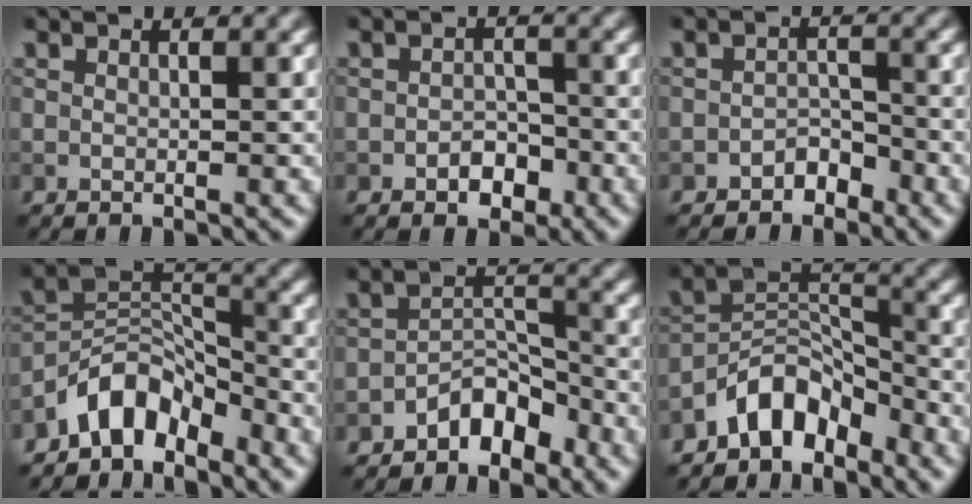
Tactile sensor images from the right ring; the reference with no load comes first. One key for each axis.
{"total": 2.4, "fx": -1.2, "fy": 1.6, "fz": 1.2, "tx": -0.012, "ty": 0.002, "tz": -0.022}
{"total": 1.9, "fx": -1.5, "fy": 1.1, "fz": 0.6, "tx": -0.003, "ty": 0.009, "tz": -0.026}
{"total": 5.7, "fx": -4.5, "fy": 2.7, "fz": 2.3, "tx": -0.025, "ty": 0.008, "tz": -0.091}
{"total": 3.7, "fx": -2.7, "fy": 1.9, "fz": 1.7, "tx": -0.017, "ty": 0.015, "tz": -0.051}
{"total": 5.3, "fx": -4.1, "fy": 2.6, "fz": 2.2, "tx": -0.022, "ty": 0.011, "tz": -0.084}